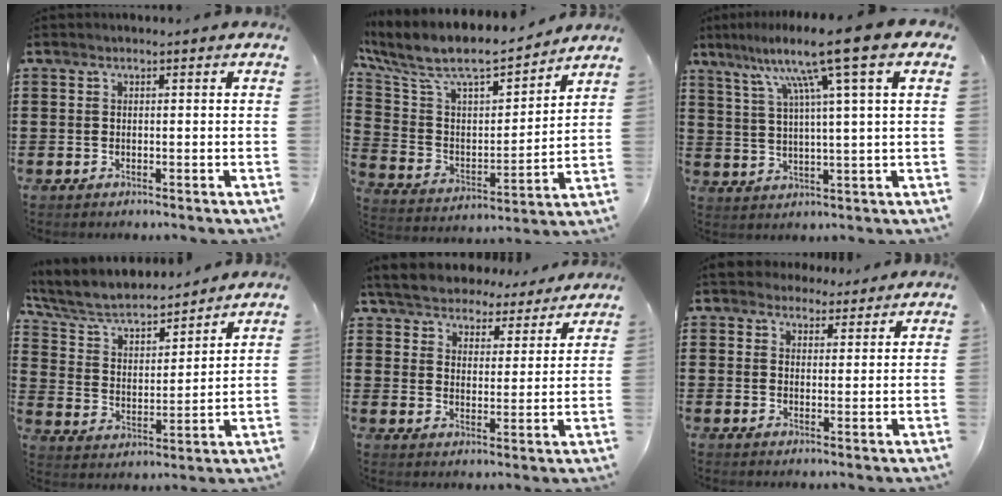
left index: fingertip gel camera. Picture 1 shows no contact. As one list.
[{"total": 8.9, "force": [7.4, 2.4, 4.4], "torque": [-0.121, -0.053, 0.122]}, {"total": 11.6, "force": [6.3, -0.6, 9.7], "torque": [-0.193, -0.015, 0.095]}, {"total": 5.7, "force": [5.0, 1.6, 2.2], "torque": [-0.068, -0.031, 0.080]}, {"total": 5.7, "force": [5.7, 0.7, 0.3], "torque": [-0.038, -0.034, 0.099]}, {"total": 3.7, "force": [3.3, 1.8, 0.3], "torque": [-0.019, 0.004, 0.063]}]